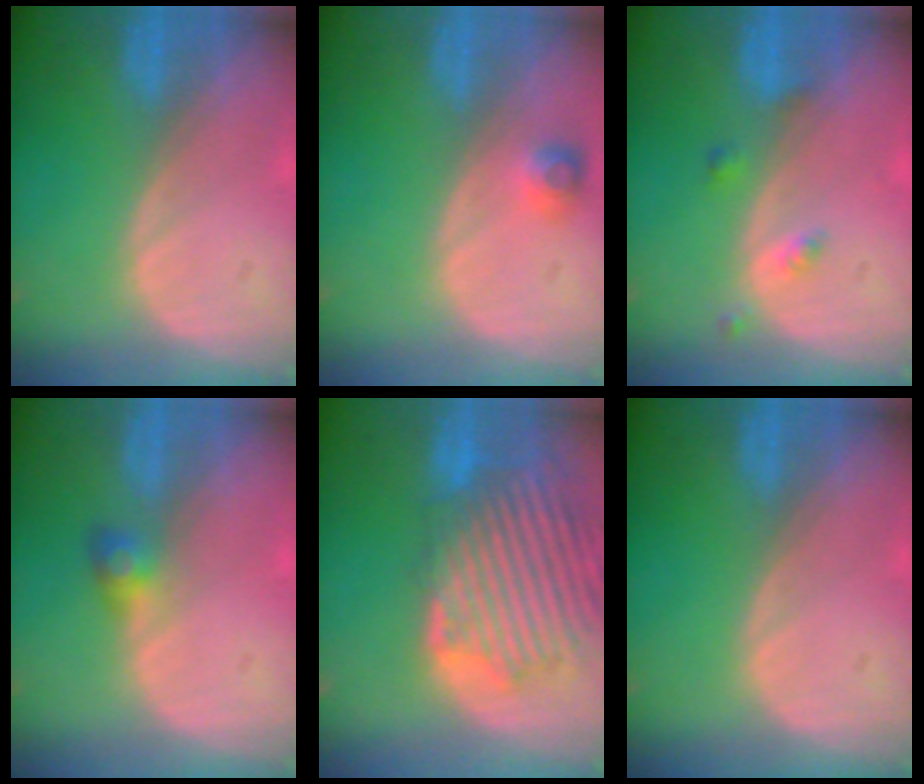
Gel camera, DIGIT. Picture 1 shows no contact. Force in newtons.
{"total": 2.3, "press": 2.2, "slide": 0.7}
{"total": 2.1, "press": 2.1, "slide": 0.2}
{"total": 2.6, "press": 2.5, "slide": 0.7}
{"total": 13.7, "press": 11.8, "slide": 7.0}
{"total": 0.0}